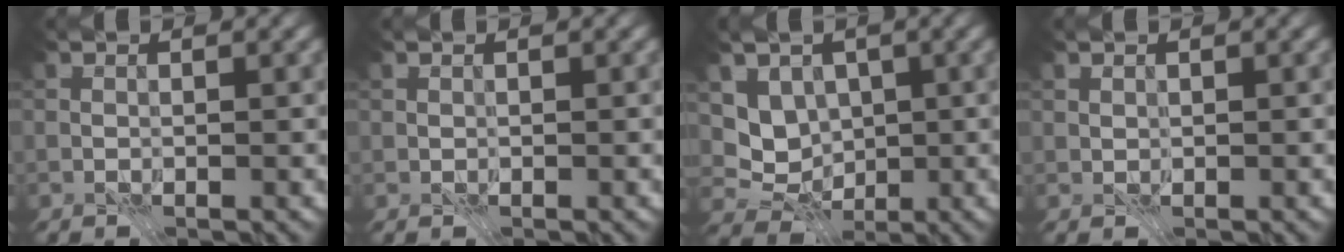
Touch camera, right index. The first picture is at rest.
{"total": 0.0}
{"total": 4.2, "force": [0.8, 3.6, 2.0], "torque": [-0.031, -0.005, 0.011]}
{"total": 0.5, "force": [0.4, 0.3, 0.2], "torque": [-0.004, -0.001, 0.007]}